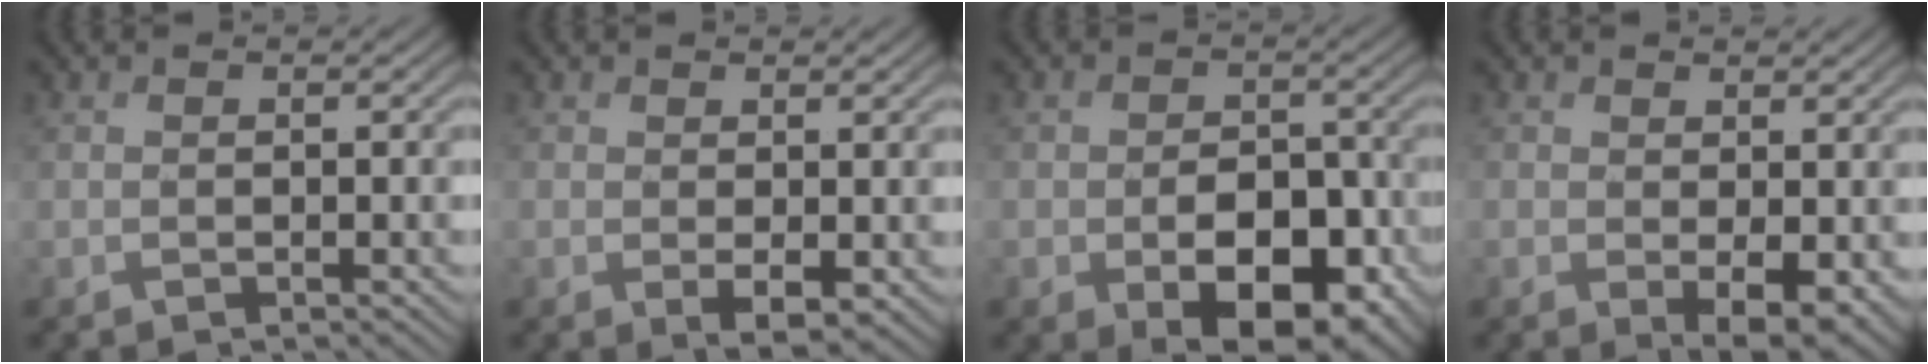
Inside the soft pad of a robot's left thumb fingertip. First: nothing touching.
{"total": 2.3, "force": [0.1, 1.3, 1.9], "torque": [-0.038, -0.013, 0.006]}
{"total": 10.1, "force": [-4.1, 6.1, 6.9], "torque": [-0.105, -0.020, -0.053]}
{"total": 4.2, "force": [0.0, 2.3, 3.5], "torque": [-0.061, -0.014, 0.006]}